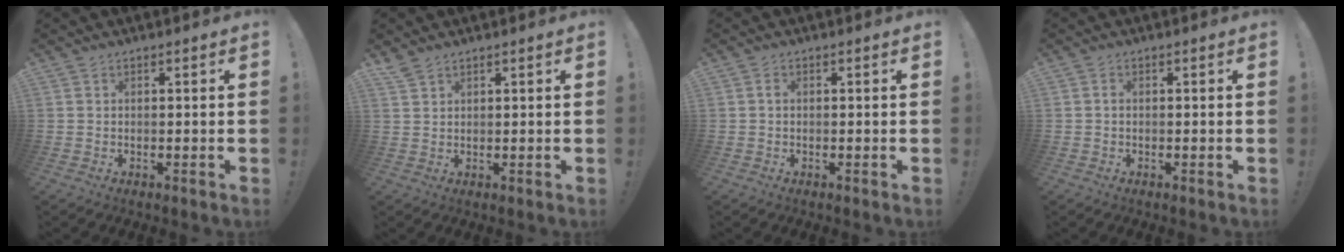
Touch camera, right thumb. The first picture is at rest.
{"total": 2.6, "force": [2.2, 0.6, 1.2], "torque": [-0.020, -0.015, 0.041]}
{"total": 1.1, "force": [-0.2, 0.9, 0.6], "torque": [-0.017, 0.007, -0.003]}
{"total": 0.7, "force": [-0.3, 0.5, 0.4], "torque": [-0.014, 0.005, -0.005]}